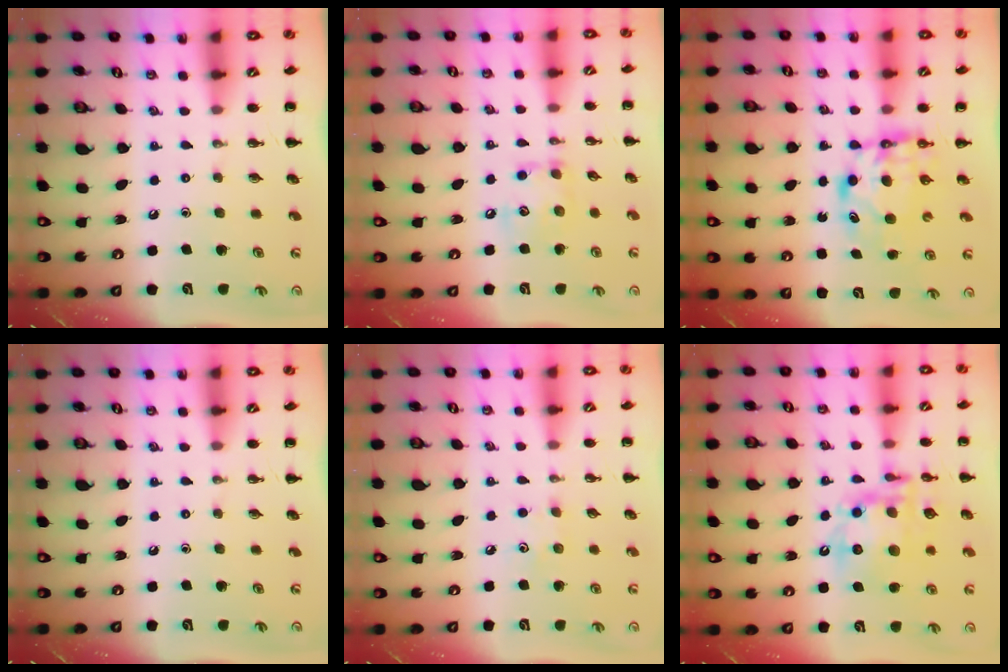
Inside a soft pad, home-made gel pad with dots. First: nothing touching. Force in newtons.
{"total": 8.7, "press": 8.7, "slide": 0.3}
{"total": 6.4, "press": 6.3, "slide": 0.7}
{"total": 0.0}
{"total": 4.2, "press": 4.1, "slide": 1.1}
{"total": 16.6, "press": 16.2, "slide": 3.6}